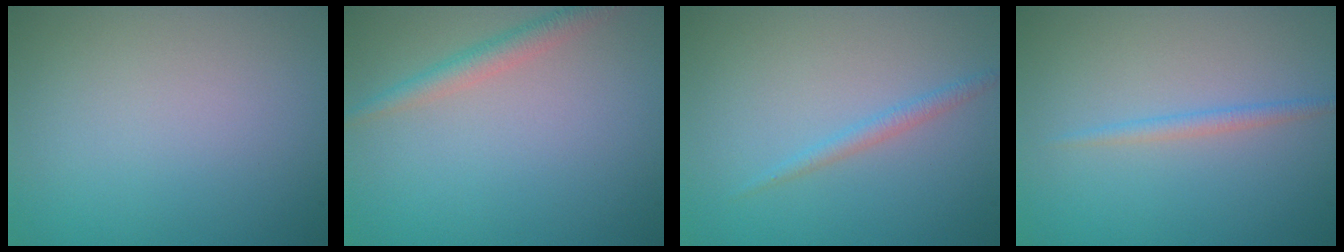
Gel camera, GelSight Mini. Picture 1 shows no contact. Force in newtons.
{"total": 2.3, "press": 2.3, "slide": 0.1}
{"total": 1.2, "press": 1.2, "slide": 0.0}
{"total": 1.2, "press": 1.2, "slide": 0.1}